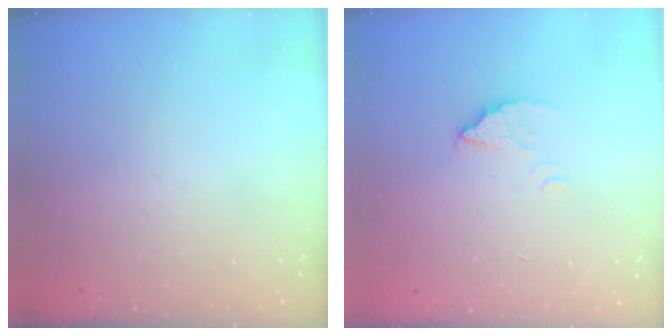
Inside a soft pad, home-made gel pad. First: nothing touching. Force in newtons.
{"total": 2.6, "press": 2.6, "slide": 0.2}